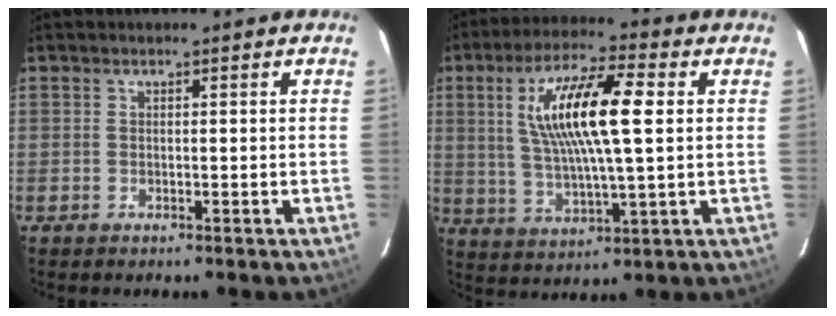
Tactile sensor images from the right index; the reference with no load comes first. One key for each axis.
{"total": 15.6, "fx": 3.2, "fy": 3.4, "fz": 14.9, "tx": -0.282, "ty": 0.011, "tz": 0.061}